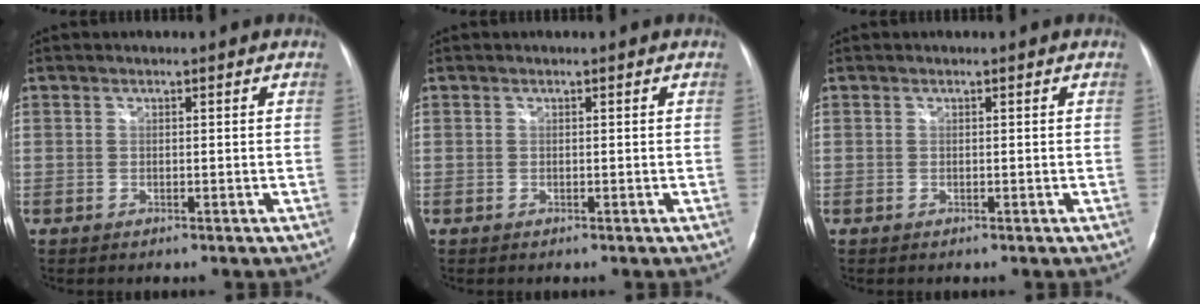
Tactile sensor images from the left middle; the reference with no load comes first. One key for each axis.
{"total": 0.0}
{"total": 0.0}